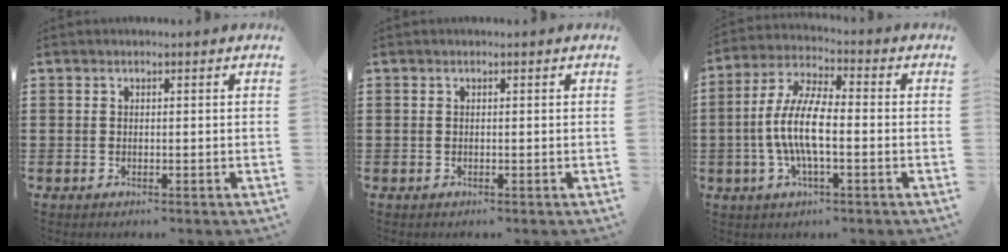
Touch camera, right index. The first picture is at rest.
{"total": 0.0}
{"total": 8.8, "force": [-1.8, 2.7, 8.2], "torque": [-0.189, -0.012, -0.041]}